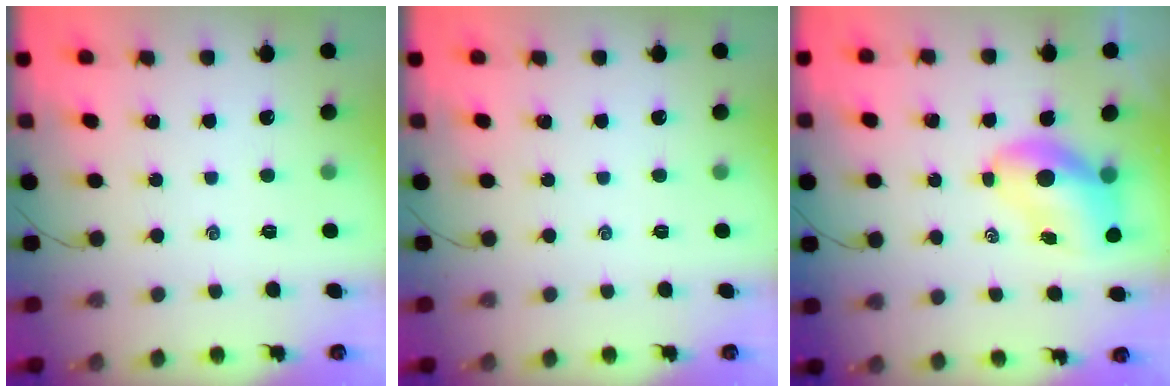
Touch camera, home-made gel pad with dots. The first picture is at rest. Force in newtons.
{"total": 0.0}
{"total": 7.7, "press": 7.4, "slide": 2.1}